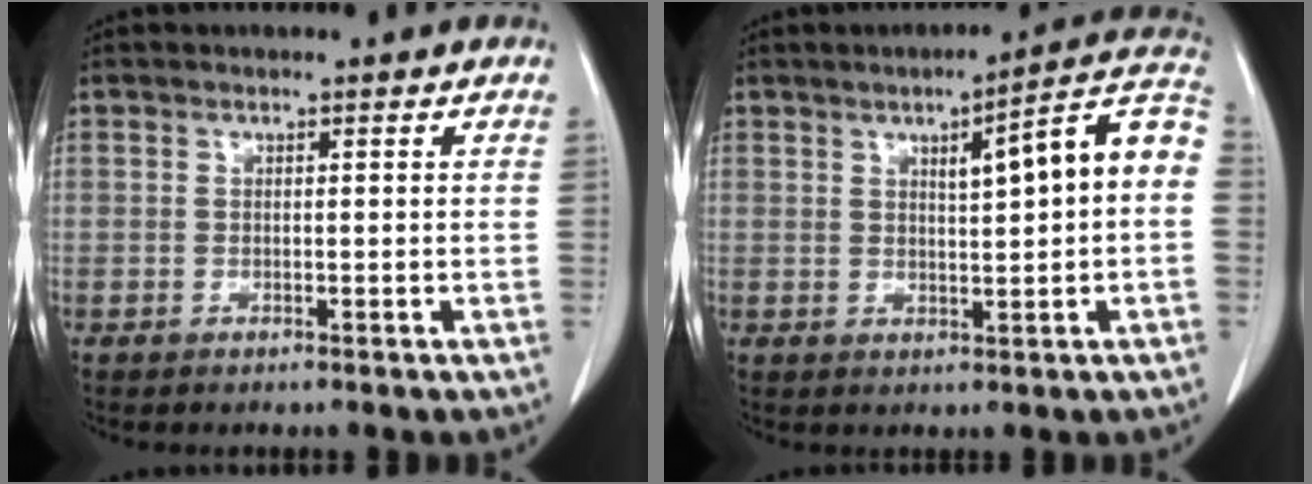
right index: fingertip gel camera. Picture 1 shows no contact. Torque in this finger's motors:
{"motor_torque": [0.75, 0.10, 0.18, 0.05]}